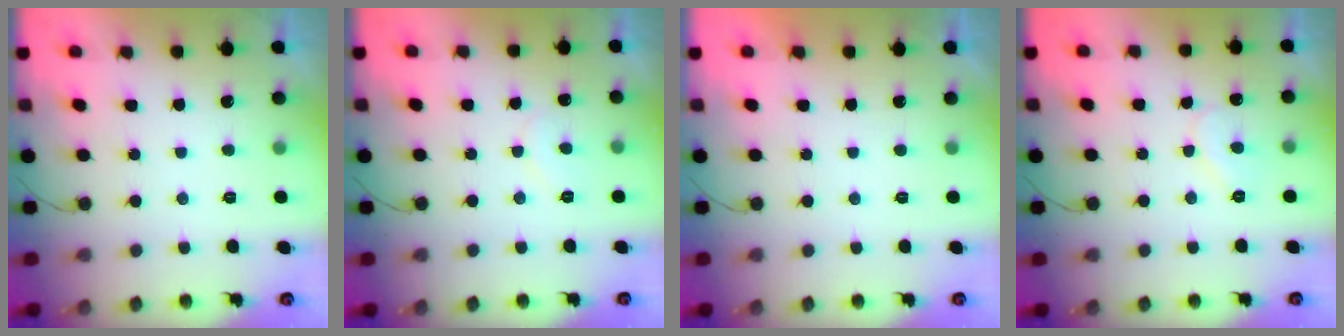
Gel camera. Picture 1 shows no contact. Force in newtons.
{"total": 5.7, "press": 5.6, "slide": 0.6}
{"total": 1.8, "press": 1.7, "slide": 0.1}
{"total": 6.3, "press": 6.3, "slide": 0.5}